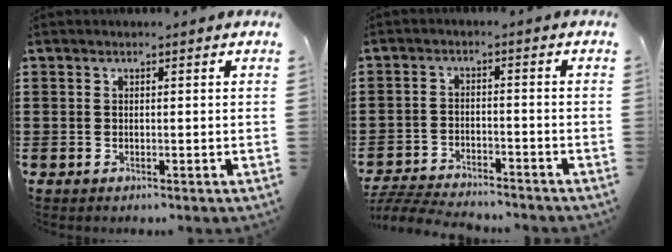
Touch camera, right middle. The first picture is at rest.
{"total": 5.1, "force": [-4.9, 0.5, 0.9], "torque": [-0.025, 0.003, -0.103]}